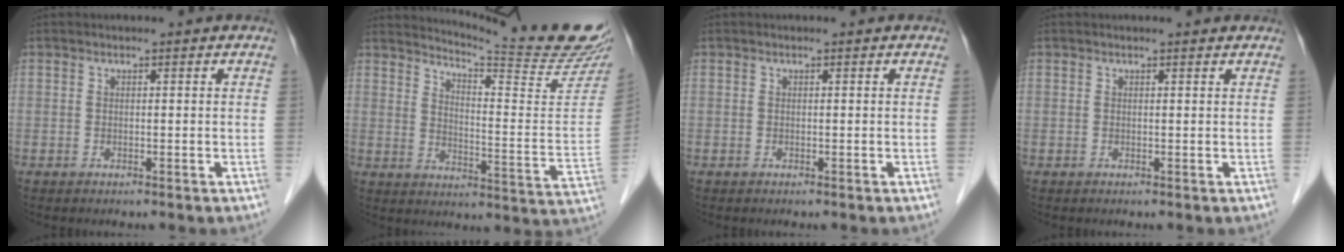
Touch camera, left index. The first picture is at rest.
{"total": 19.5, "force": [18.4, -1.3, 6.3], "torque": [-0.107, -0.120, 0.231]}
{"total": 0.0}
{"total": 1.5, "force": [1.5, 0.1, 0.4], "torque": [-0.012, 0.004, 0.015]}